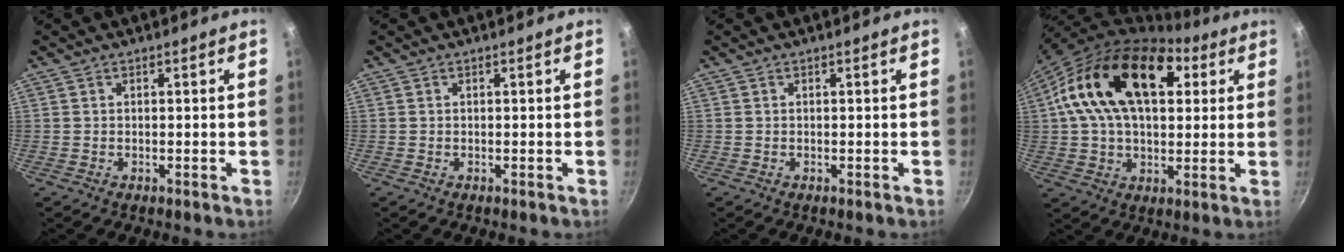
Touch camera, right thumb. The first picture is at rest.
{"total": 0.0}
{"total": 0.0}
{"total": 23.9, "force": [6.5, 14.6, 17.7], "torque": [-0.288, 0.019, 0.093]}